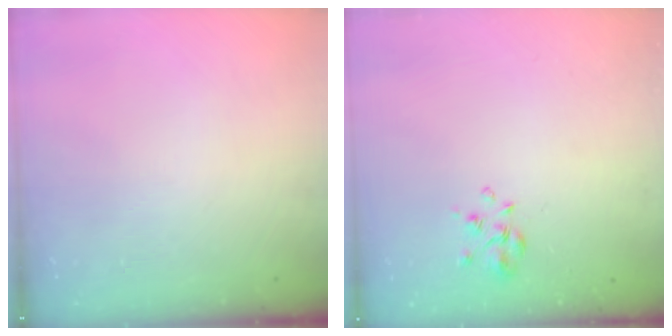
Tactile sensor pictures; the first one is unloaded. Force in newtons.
{"total": 3.3, "press": 3.2, "slide": 1.0}